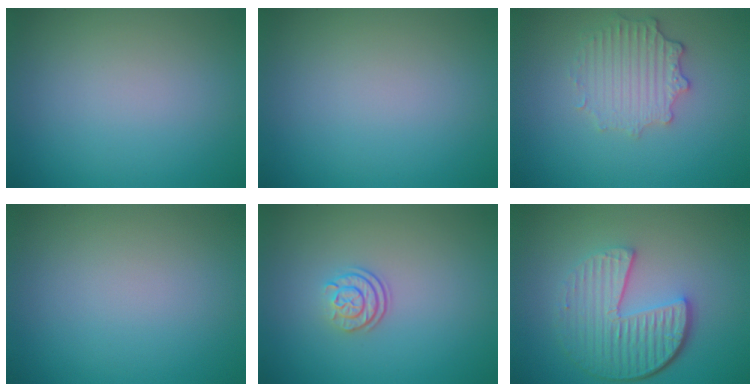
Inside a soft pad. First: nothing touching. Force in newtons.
{"total": 0.0}
{"total": 3.5, "press": 2.8, "slide": 2.0}
{"total": 0.0}
{"total": 2.3, "press": 1.7, "slide": 1.6}
{"total": 6.3, "press": 4.5, "slide": 4.4}